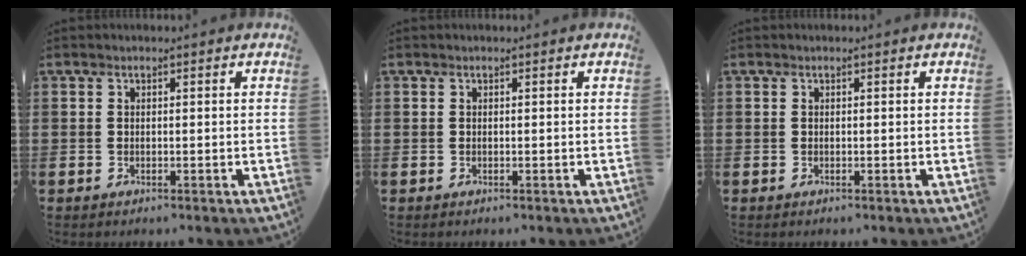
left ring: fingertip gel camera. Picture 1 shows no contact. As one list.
[{"total": 0.0}, {"total": 0.0}]